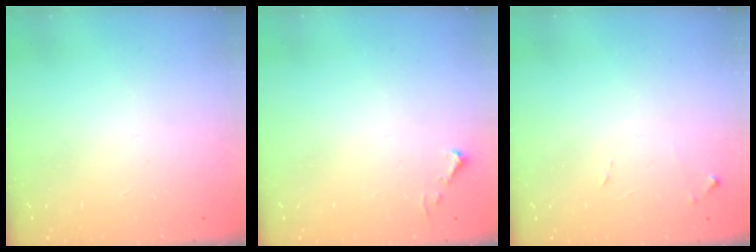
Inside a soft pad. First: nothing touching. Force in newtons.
{"total": 3.7, "press": 3.6, "slide": 0.5}
{"total": 5.4, "press": 5.4, "slide": 0.4}